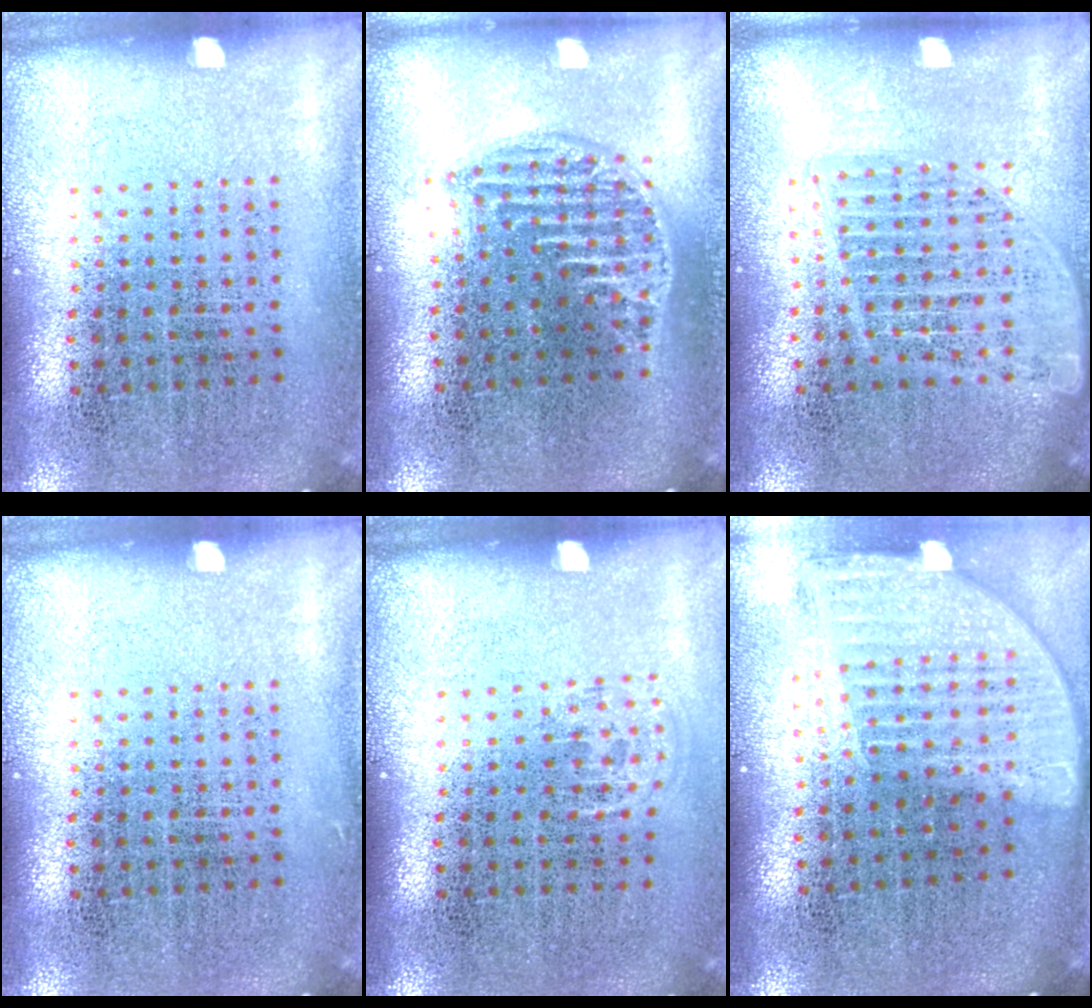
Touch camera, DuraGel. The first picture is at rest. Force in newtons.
{"total": 1.3, "press": 1.1, "slide": 0.6}
{"total": 1.5, "press": 1.4, "slide": 0.7}
{"total": 0.0}
{"total": 0.5, "press": 0.5, "slide": 0.3}
{"total": 2.0, "press": 1.6, "slide": 1.2}